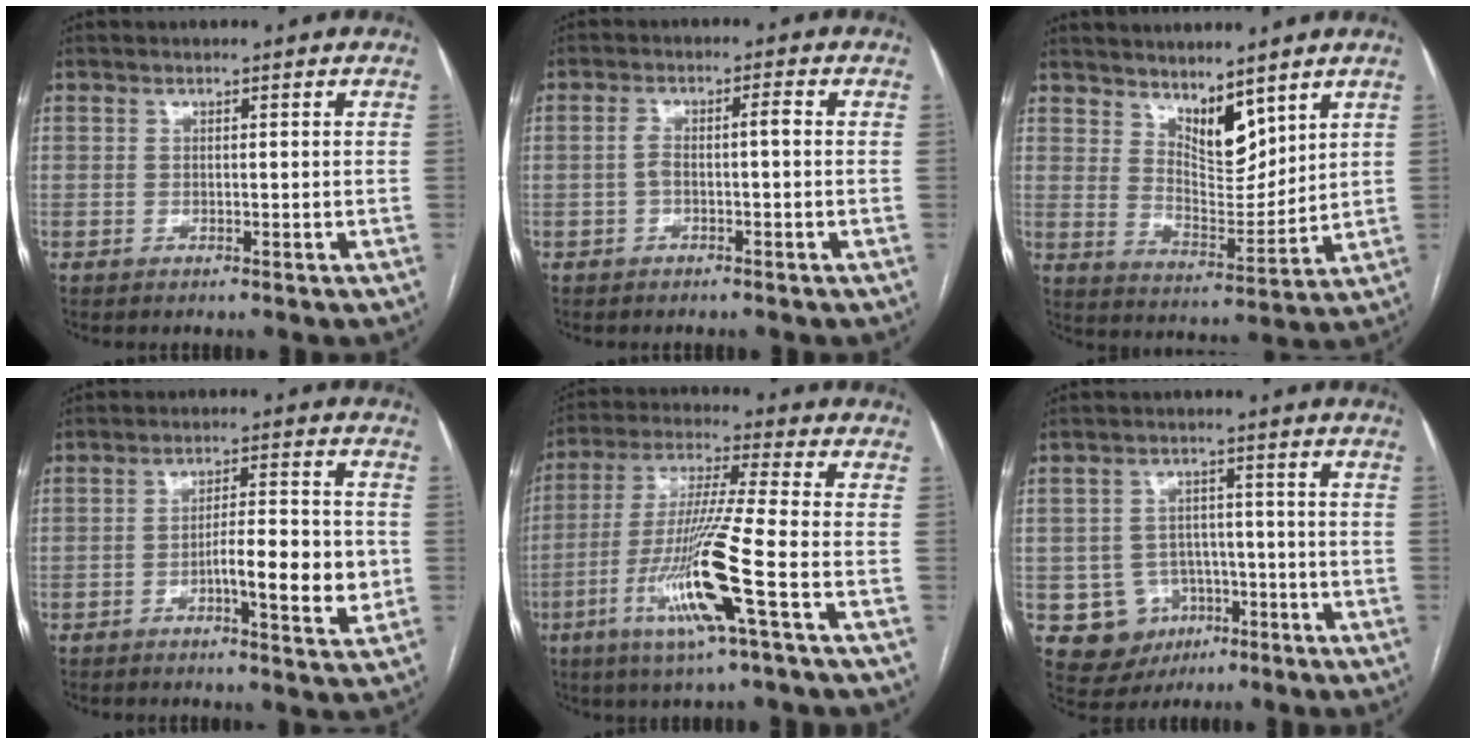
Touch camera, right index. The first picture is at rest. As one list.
[{"total": 3.3, "force": [-0.5, 0.8, 3.2], "torque": [-0.061, 0.018, -0.006]}, {"total": 8.6, "force": [6.5, 3.0, 4.7], "torque": [-0.085, -0.006, 0.128]}, {"total": 9.1, "force": [-2.2, 1.7, 8.6], "torque": [-0.131, 0.006, -0.036]}, {"total": 14.5, "force": [-5.5, -1.1, 13.4], "torque": [-0.272, -0.018, -0.108]}, {"total": 8.4, "force": [-3.0, 7.7, 1.8], "torque": [-0.030, 0.015, -0.035]}]